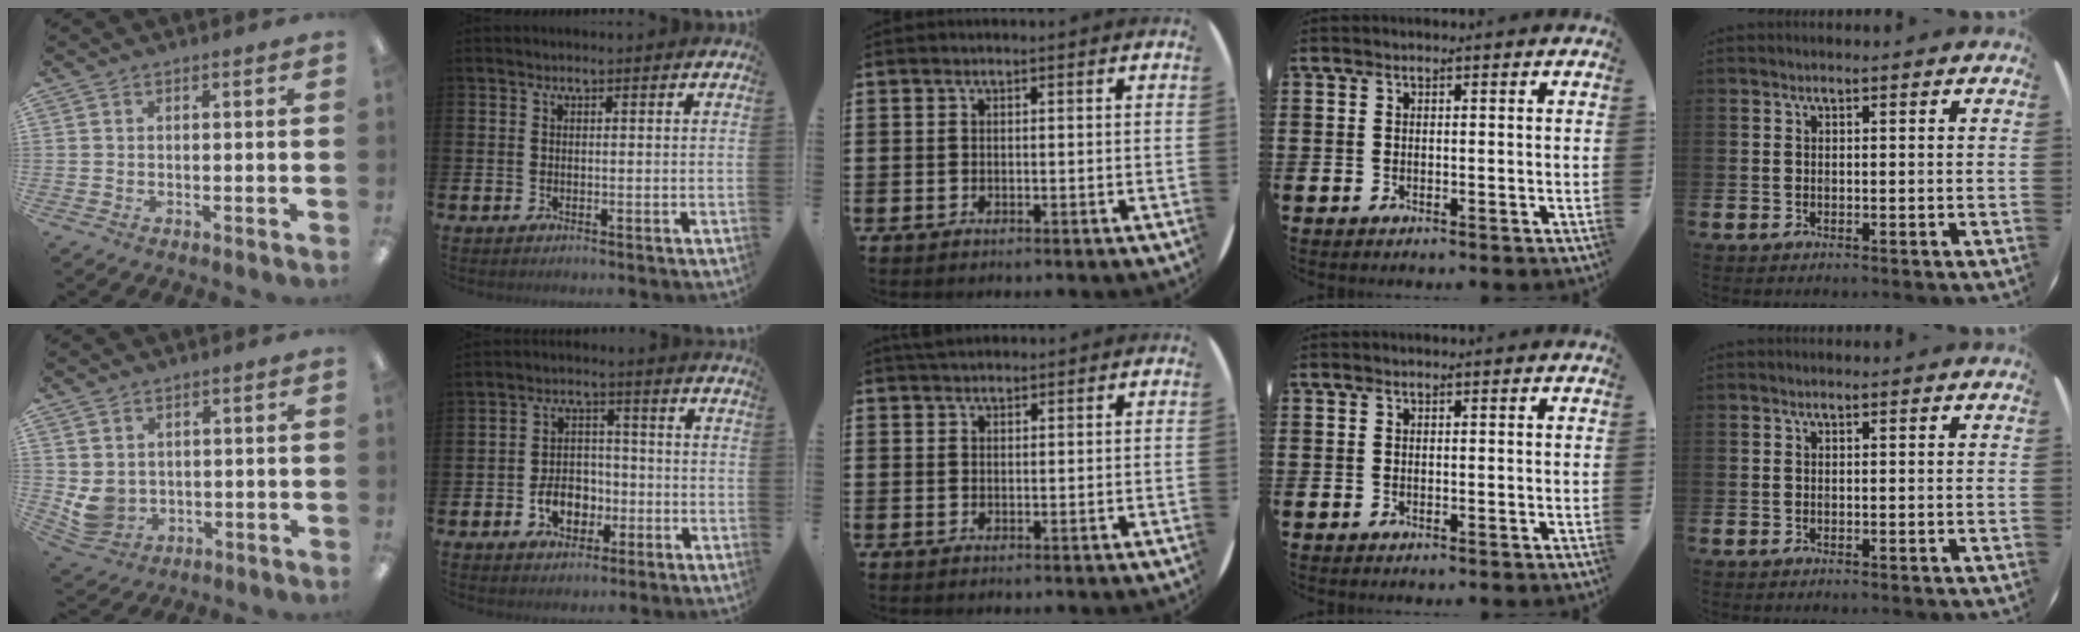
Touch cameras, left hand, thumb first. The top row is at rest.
{"thumb": {"total": 6.0, "force": [1.6, 5.3, 2.4], "torque": [-0.066, -0.006, 0.034]}, "index": {"total": 5.4, "force": [-2.2, 4.0, 2.9], "torque": [-0.037, 0.005, -0.046]}, "middle": {"total": 1.5, "force": [1.4, 0.4, 0.2], "torque": [0.002, 0.000, 0.024]}}